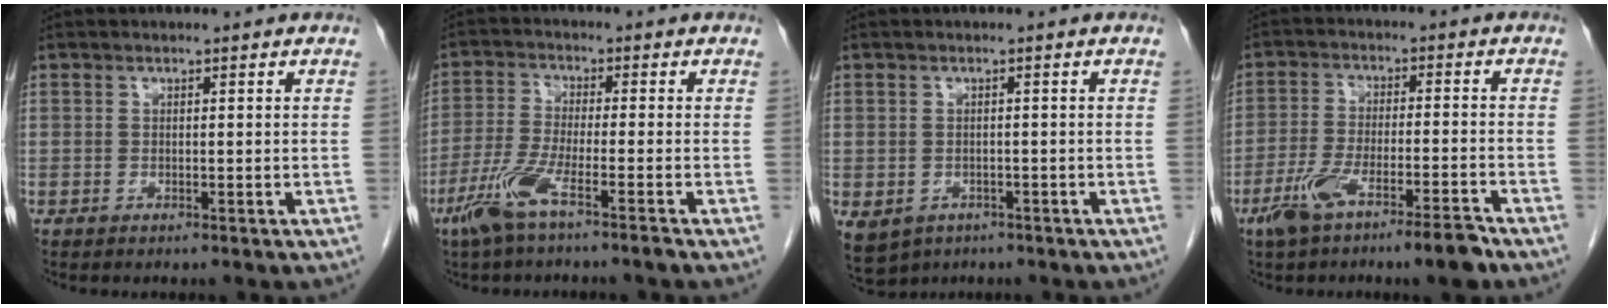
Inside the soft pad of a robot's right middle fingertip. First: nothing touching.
{"total": 7.0, "force": [-4.3, -0.1, 5.5], "torque": [-0.121, -0.014, -0.090]}
{"total": 9.9, "force": [-4.9, 7.8, 3.5], "torque": [-0.105, -0.011, -0.062]}
{"total": 9.3, "force": [-6.3, 1.2, 6.8], "torque": [-0.128, -0.004, -0.107]}